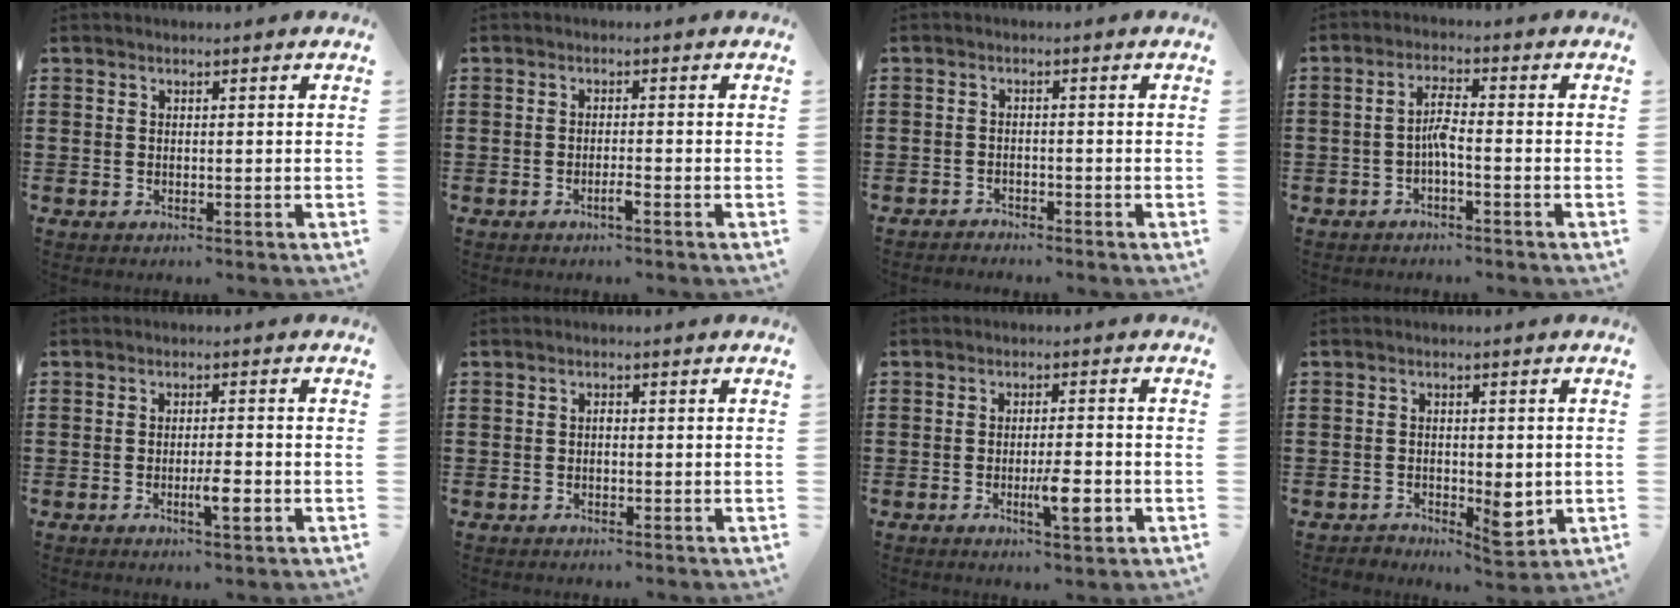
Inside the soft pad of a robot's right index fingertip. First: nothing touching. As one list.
[{"total": 1.7, "force": [-1.0, 0.0, 1.4], "torque": [-0.025, -0.004, -0.018]}, {"total": 1.7, "force": [-1.6, 0.3, -0.3], "torque": [-0.001, 0.003, -0.036]}, {"total": 3.4, "force": [-1.3, 0.4, 3.1], "torque": [-0.066, 0.002, -0.028]}, {"total": 3.8, "force": [-1.6, 0.7, 3.4], "torque": [-0.053, 0.001, -0.026]}, {"total": 0.7, "force": [-0.2, 0.3, 0.6], "torque": [-0.015, -0.005, -0.003]}, {"total": 5.9, "force": [-2.1, 1.3, 5.3], "torque": [-0.096, -0.006, -0.036]}, {"total": 4.2, "force": [-1.5, 2.5, 3.1], "torque": [-0.043, 0.005, -0.026]}]